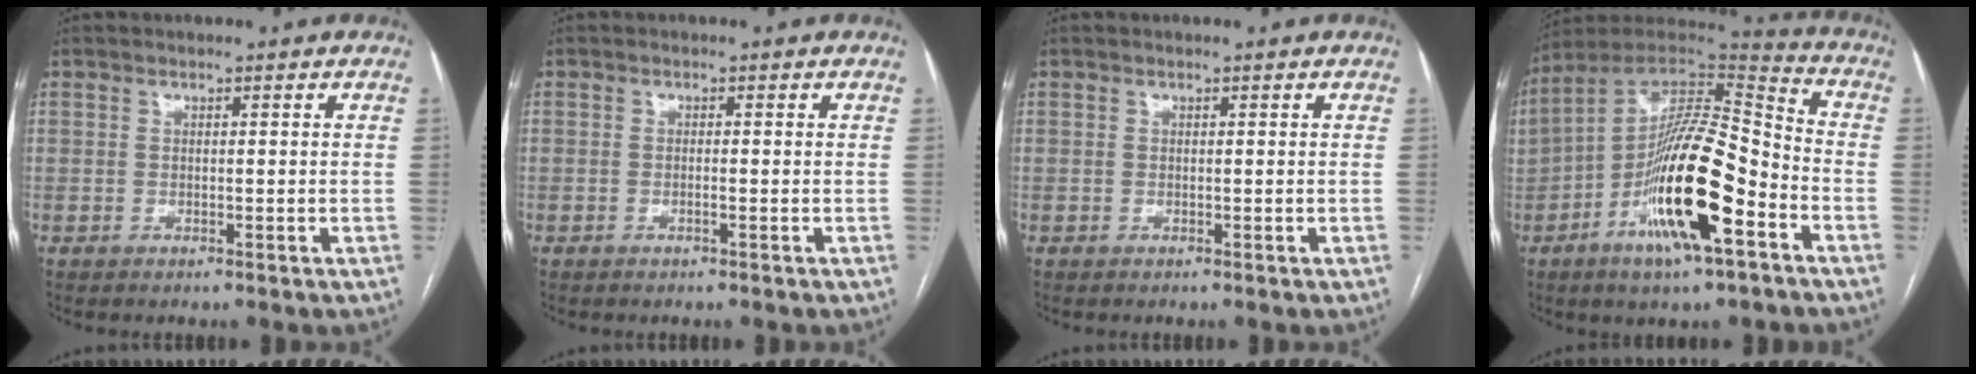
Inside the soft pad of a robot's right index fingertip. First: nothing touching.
{"total": 0.6, "force": [-0.3, 0.0, 0.6], "torque": [-0.011, 0.000, -0.005]}
{"total": 0.0}
{"total": 19.1, "force": [-7.2, 4.0, 17.3], "torque": [-0.309, 0.000, -0.120]}